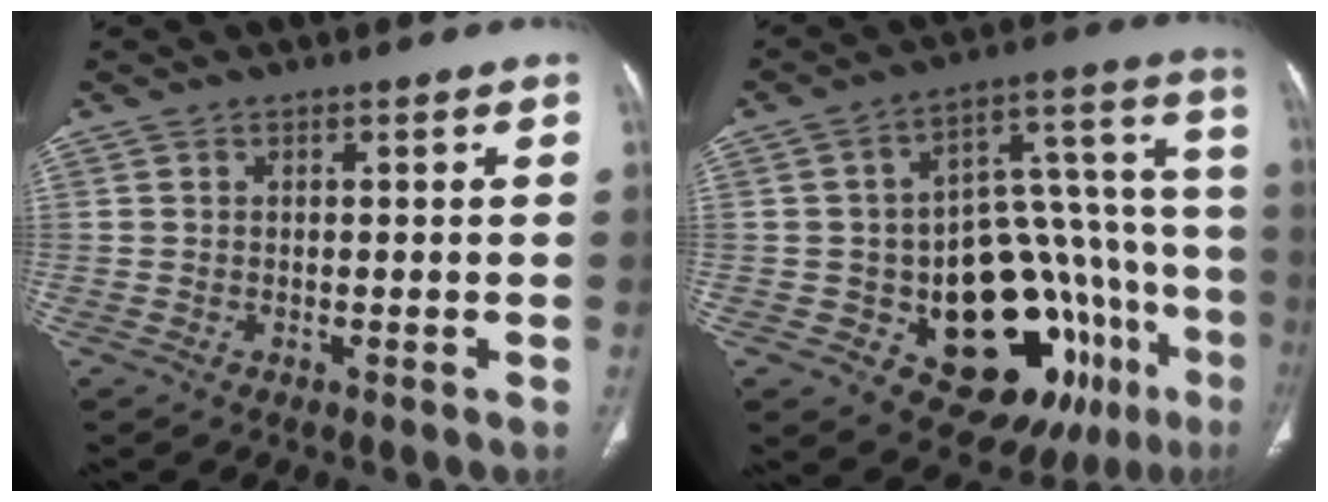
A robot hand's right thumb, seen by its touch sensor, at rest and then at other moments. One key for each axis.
{"total": 25.8, "fx": -10.1, "fy": 12.9, "fz": 20.0, "tx": -0.198, "ty": 0.086, "tz": -0.126}